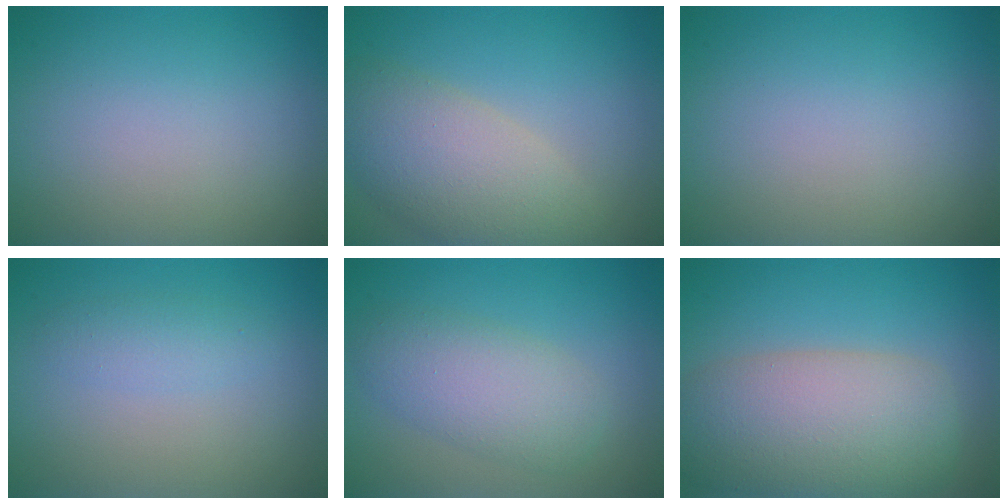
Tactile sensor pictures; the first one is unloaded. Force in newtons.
{"total": 6.9, "press": 6.9, "slide": 0.5}
{"total": 0.0}
{"total": 1.6, "press": 1.6, "slide": 0.0}
{"total": 4.6, "press": 4.6, "slide": 0.1}
{"total": 8.8, "press": 8.8, "slide": 0.4}